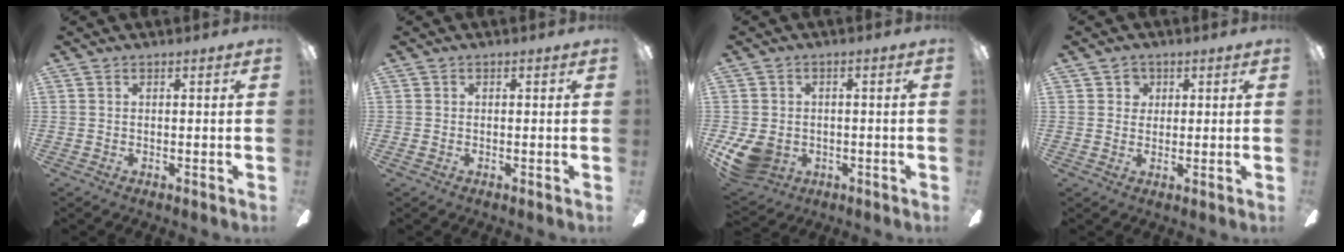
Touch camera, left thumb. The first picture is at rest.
{"total": 0.6, "force": [-0.3, 0.5, 0.1], "torque": [0.001, 0.004, -0.007]}
{"total": 9.1, "force": [-3.1, 7.2, 4.7], "torque": [-0.103, 0.014, -0.058]}
{"total": 3.4, "force": [1.7, 3.0, 0.6], "torque": [-0.006, 0.003, 0.025]}